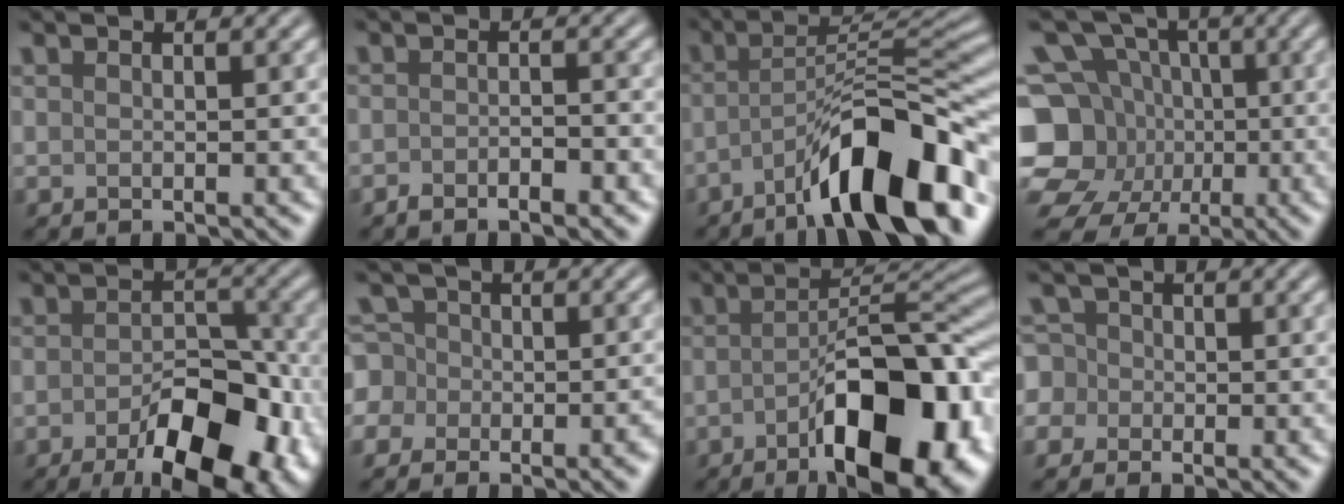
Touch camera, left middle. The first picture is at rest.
{"total": 2.0, "force": [-1.6, 0.5, 1.1], "torque": [-0.018, -0.001, -0.024]}
{"total": 11.1, "force": [-6.5, 2.2, 8.7], "torque": [-0.126, 0.022, -0.108]}
{"total": 12.2, "force": [-2.7, 11.3, 3.9], "torque": [-0.123, -0.004, -0.069]}
{"total": 10.4, "force": [-5.3, 4.6, 7.6], "torque": [-0.109, -0.005, -0.067]}
{"total": 6.1, "force": [-2.6, 5.2, 1.7], "torque": [-0.012, 0.016, -0.073]}
{"total": 13.0, "force": [-5.3, 4.9, 10.9], "torque": [-0.153, 0.000, -0.076]}
{"total": 3.4, "force": [-0.8, 3.3, 0.5], "torque": [0.003, 0.021, -0.043]}